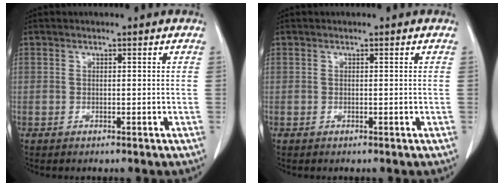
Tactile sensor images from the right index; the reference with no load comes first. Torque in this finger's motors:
{"motor_torque": [0.00, 0.00, 0.00, 0.00]}